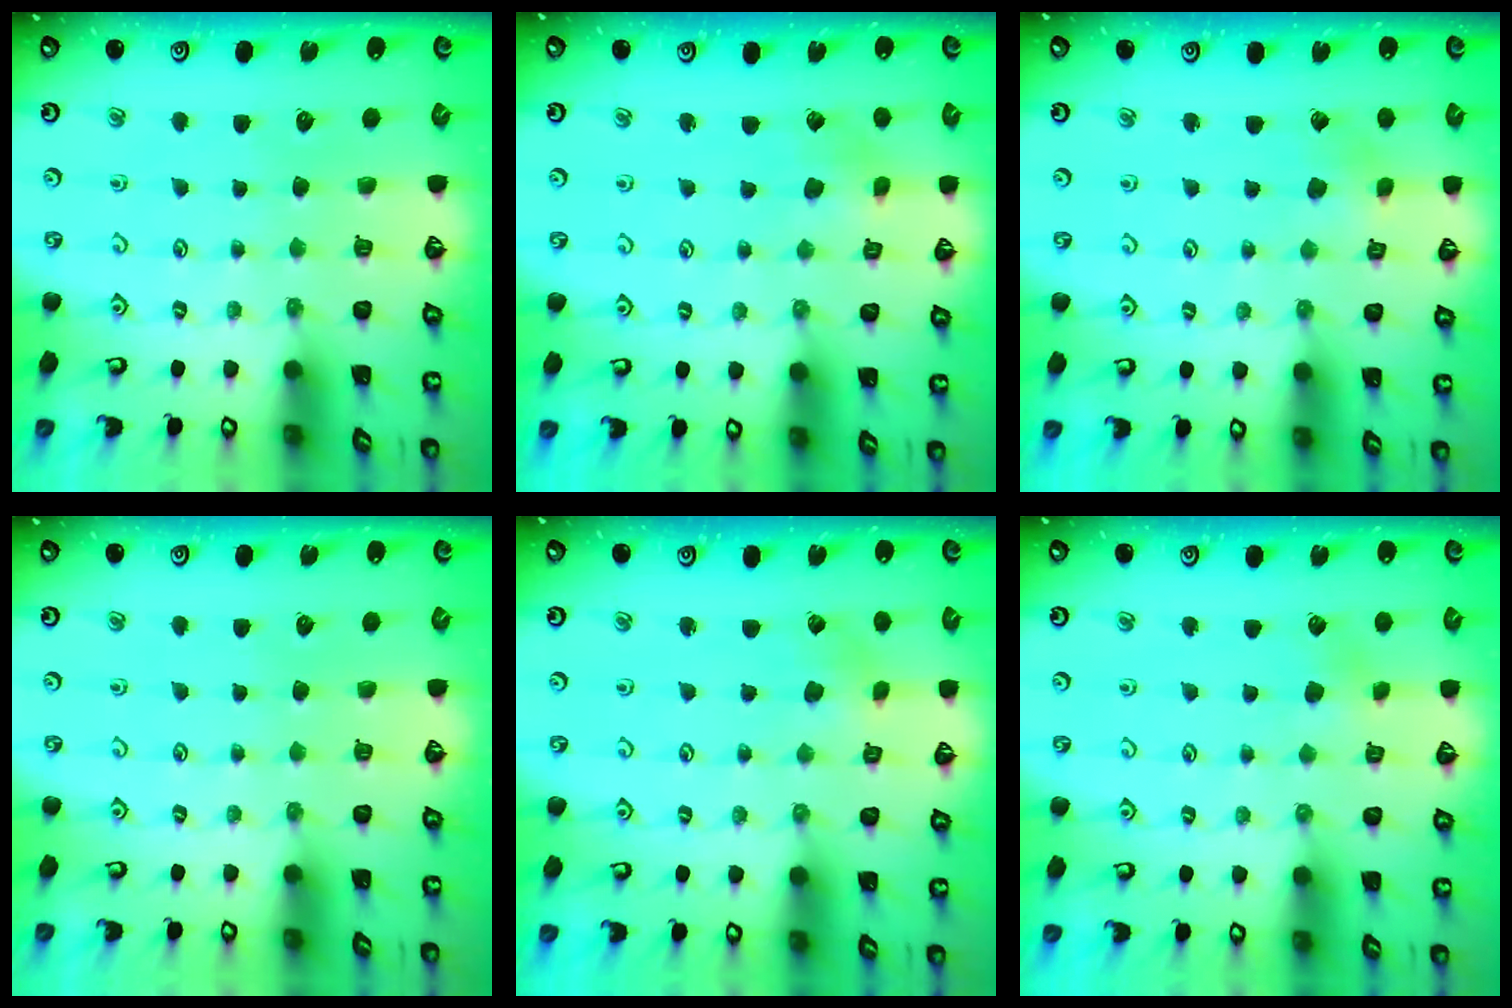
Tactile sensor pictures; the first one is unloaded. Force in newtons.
{"total": 3.1, "press": 3.1, "slide": 0.2}
{"total": 1.8, "press": 1.8, "slide": 0.2}
{"total": 0.0}
{"total": 1.6, "press": 1.6, "slide": 0.2}
{"total": 3.7, "press": 3.7, "slide": 0.5}